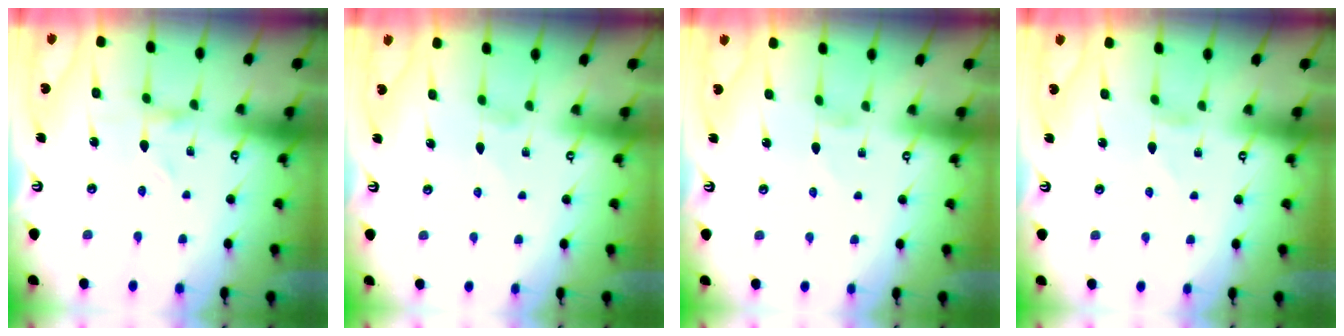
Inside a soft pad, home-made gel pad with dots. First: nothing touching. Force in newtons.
{"total": 2.1, "press": 2.0, "slide": 0.3}
{"total": 0.8, "press": 0.8, "slide": 0.1}
{"total": 0.0}